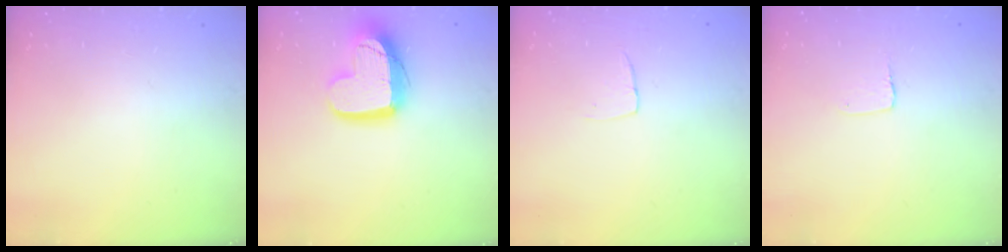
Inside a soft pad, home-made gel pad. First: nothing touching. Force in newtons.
{"total": 16.0, "press": 15.9, "slide": 1.5}
{"total": 3.7, "press": 3.7, "slide": 0.2}
{"total": 3.5, "press": 3.4, "slide": 0.3}